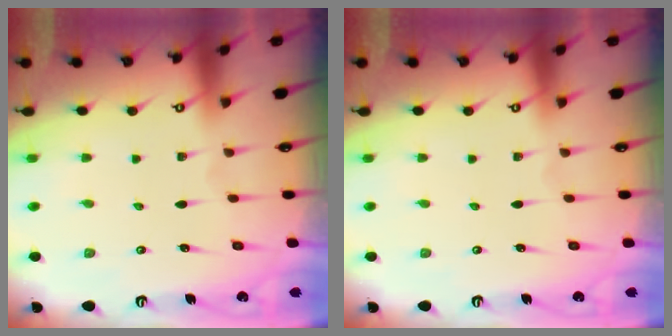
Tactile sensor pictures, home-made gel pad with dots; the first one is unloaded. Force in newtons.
{"total": 0.0}